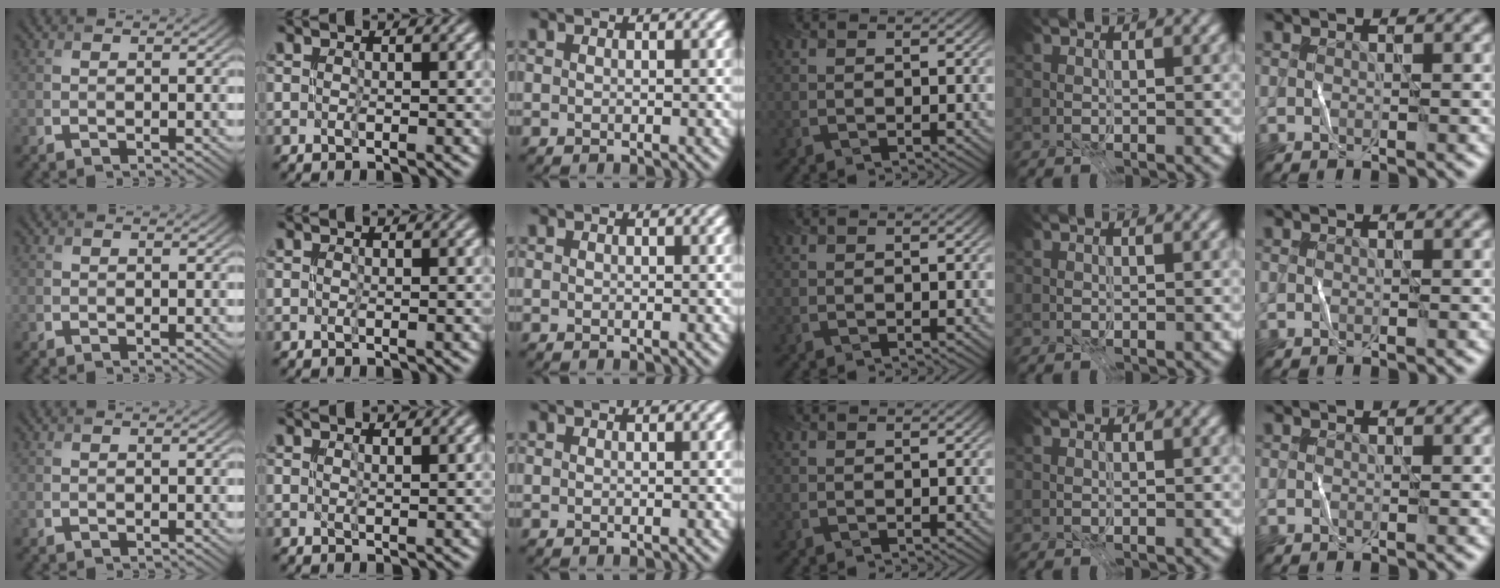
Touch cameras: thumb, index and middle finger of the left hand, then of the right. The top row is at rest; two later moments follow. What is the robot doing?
{"motion": "fold", "object": "receipt paper"}